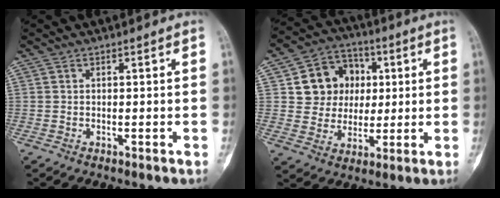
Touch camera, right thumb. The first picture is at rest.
{"total": 12.3, "force": [2.7, 11.0, 4.9], "torque": [-0.030, 0.004, 0.046]}